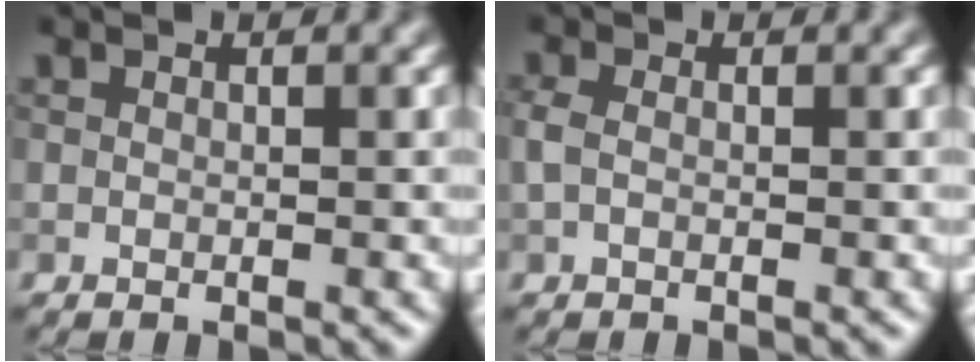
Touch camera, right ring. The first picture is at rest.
{"total": 1.3, "force": [-0.2, 0.8, 1.0], "torque": [-0.027, 0.003, -0.008]}